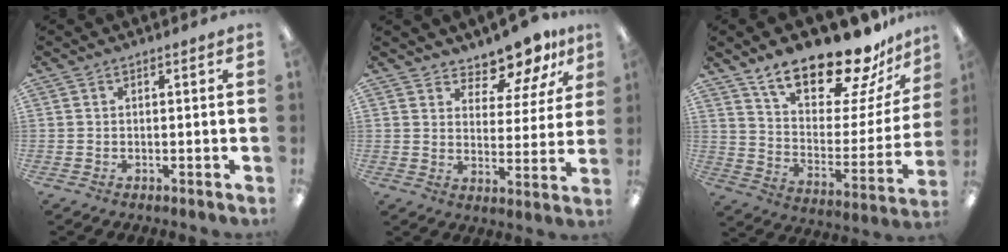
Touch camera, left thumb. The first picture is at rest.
{"total": 10.1, "force": [9.2, 3.1, 2.6], "torque": [-0.032, -0.077, 0.168]}
{"total": 21.5, "force": [17.2, 7.0, 10.8], "torque": [-0.178, -0.116, 0.296]}